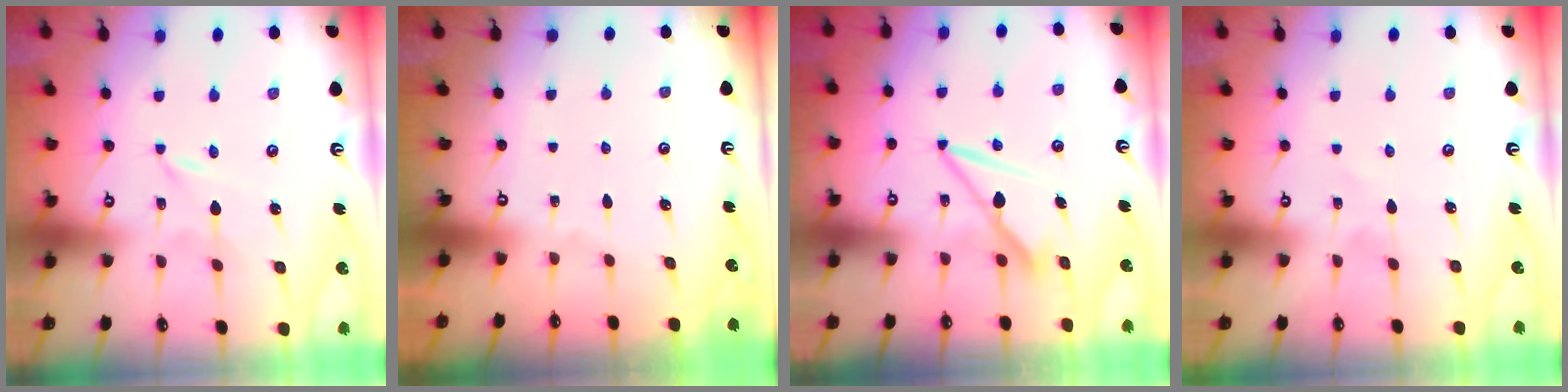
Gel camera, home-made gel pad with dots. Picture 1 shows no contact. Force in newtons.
{"total": 0.0}
{"total": 7.9, "press": 7.9, "slide": 0.5}
{"total": 1.5, "press": 1.5, "slide": 0.2}